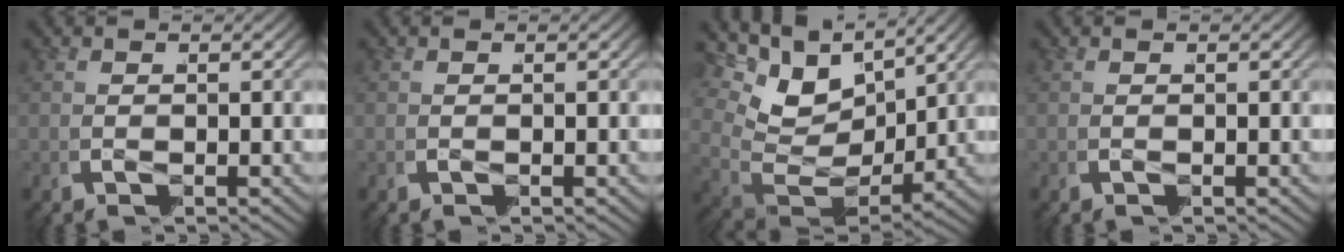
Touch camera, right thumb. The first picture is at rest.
{"total": 0.0}
{"total": 8.4, "force": [0.7, 6.4, 5.4], "torque": [-0.131, -0.036, 0.027]}
{"total": 0.0}